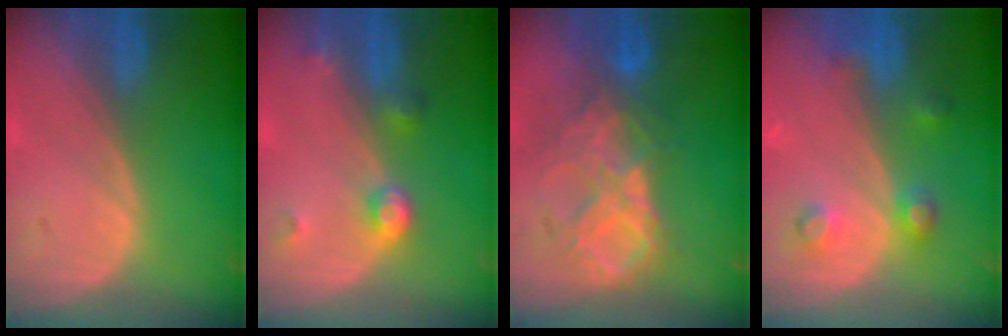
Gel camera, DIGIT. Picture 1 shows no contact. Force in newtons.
{"total": 3.9, "press": 3.6, "slide": 1.5}
{"total": 9.2, "press": 7.9, "slide": 4.8}
{"total": 4.2, "press": 4.2, "slide": 0.0}